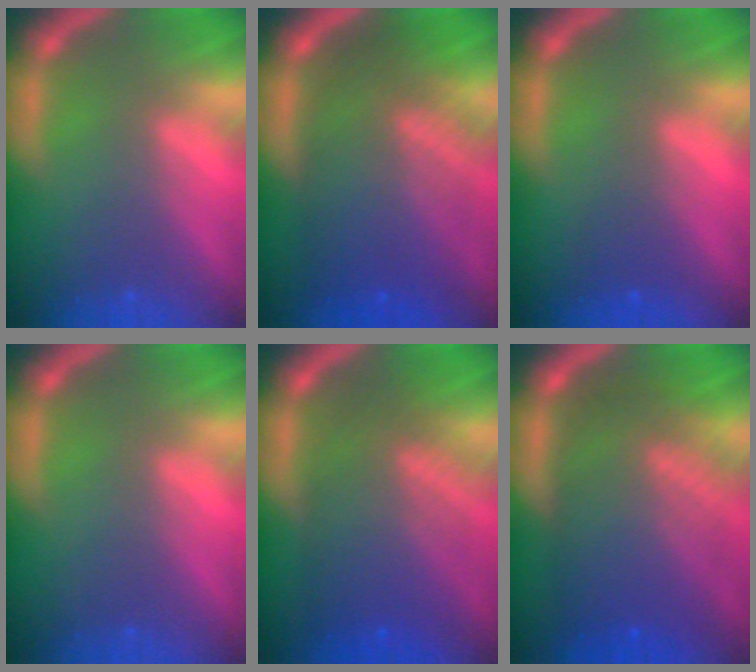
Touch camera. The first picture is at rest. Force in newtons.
{"total": 9.6}
{"total": 1.5}
{"total": 0.0}
{"total": 8.1}
{"total": 9.6}